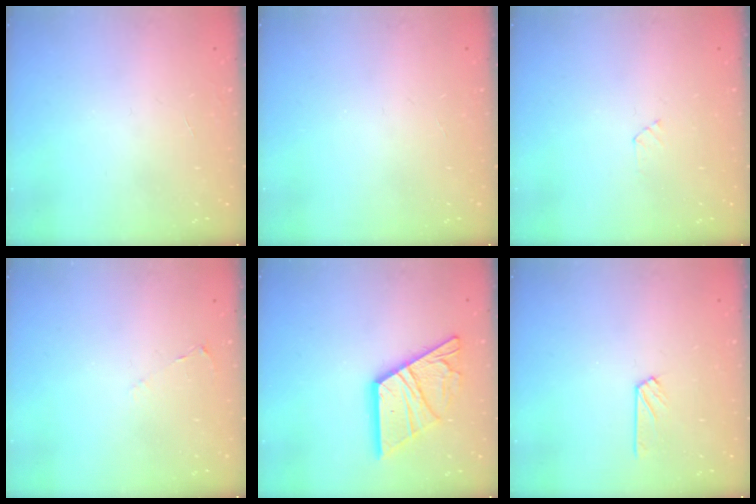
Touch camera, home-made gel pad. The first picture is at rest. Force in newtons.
{"total": 0.0}
{"total": 2.4, "press": 2.4, "slide": 0.3}
{"total": 2.4, "press": 2.3, "slide": 0.4}
{"total": 18.9, "press": 18.8, "slide": 1.8}
{"total": 3.0, "press": 3.0, "slide": 0.3}